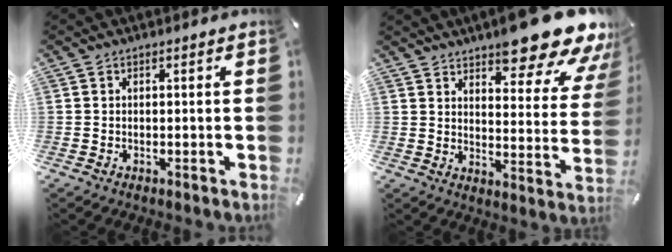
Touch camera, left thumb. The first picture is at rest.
{"total": 16.7, "force": [13.3, 4.5, 9.0], "torque": [-0.114, -0.113, 0.218]}